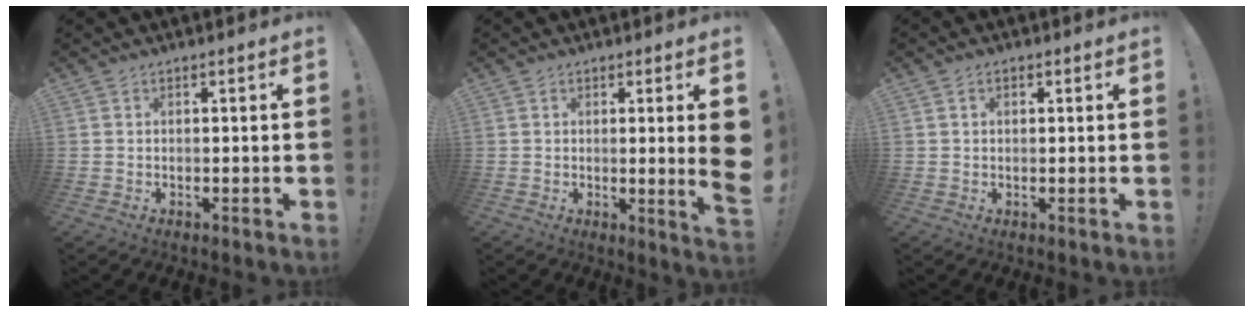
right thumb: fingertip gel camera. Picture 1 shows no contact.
{"total": 7.4, "force": [0.8, -0.3, 7.4], "torque": [-0.100, -0.022, 0.012]}
{"total": 1.1, "force": [0.3, 0.9, 0.6], "torque": [-0.004, 0.002, 0.004]}